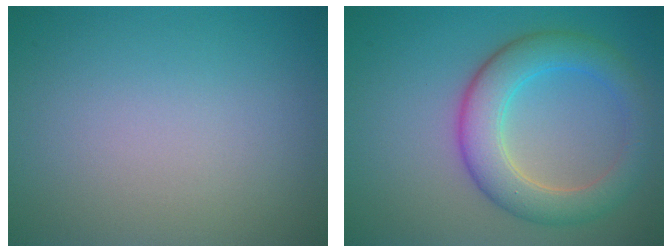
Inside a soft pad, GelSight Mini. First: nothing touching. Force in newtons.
{"total": 5.5, "press": 5.5, "slide": 0.1}